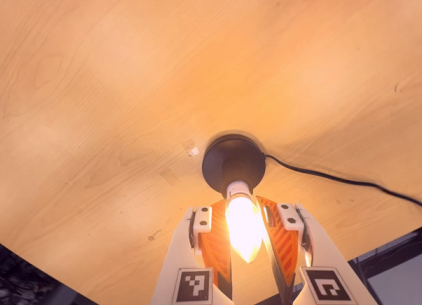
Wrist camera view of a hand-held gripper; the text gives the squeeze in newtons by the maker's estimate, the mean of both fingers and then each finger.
{"total": 15.5, "left": 14.8, "right": 16.1}